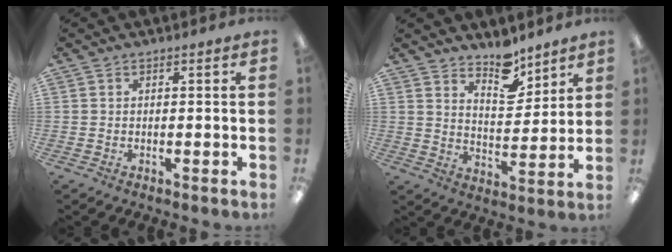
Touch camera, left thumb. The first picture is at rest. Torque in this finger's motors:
{"motor_torque": [0.64, 0.70, -0.07, -0.42, 0.02]}